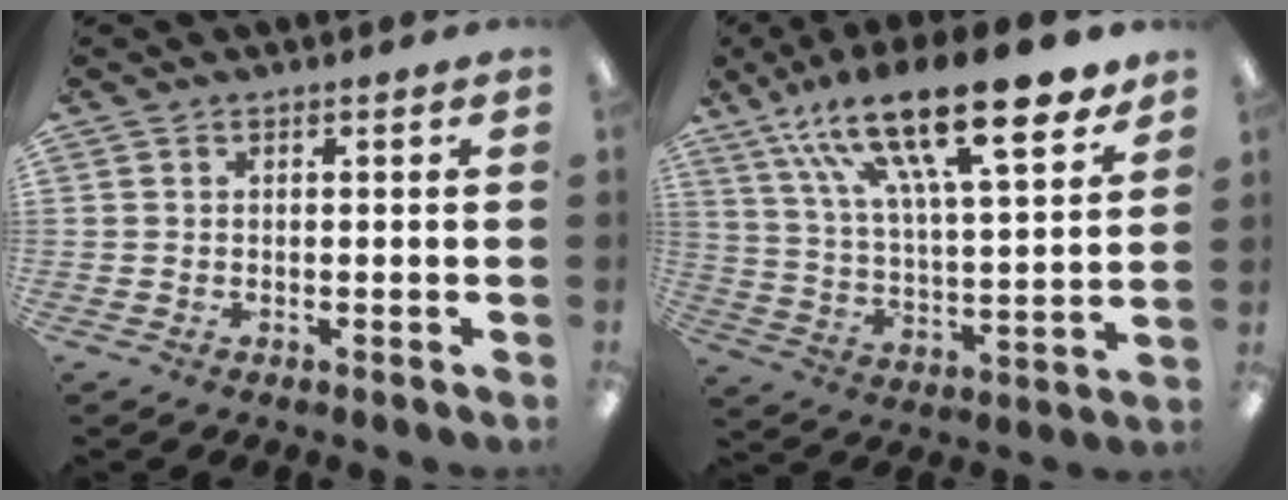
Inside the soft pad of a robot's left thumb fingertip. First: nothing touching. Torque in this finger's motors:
{"motor_torque": [2.85, 2.16, 2.03, -0.74, 0.30]}